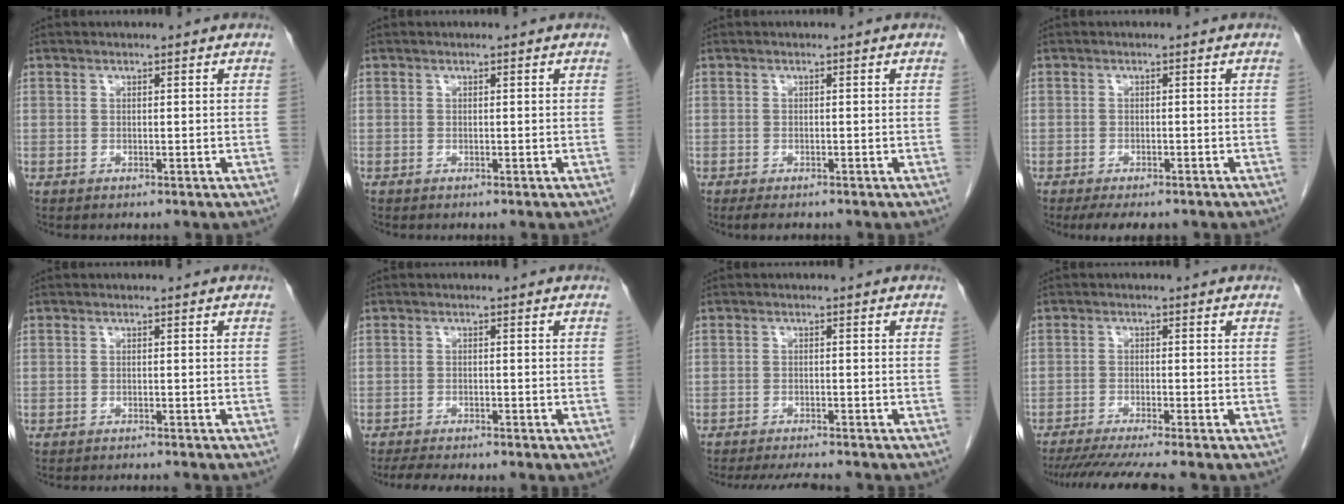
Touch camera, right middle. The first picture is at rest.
{"total": 0.0}
{"total": 2.7, "force": [-2.1, 0.8, 1.4], "torque": [-0.019, -0.006, -0.026]}
{"total": 6.1, "force": [-4.9, 2.2, 2.9], "torque": [-0.036, -0.009, -0.068]}
{"total": 5.1, "force": [-4.7, 0.4, 1.8], "torque": [-0.016, -0.006, -0.058]}
{"total": 4.8, "force": [-4.2, 0.4, 2.4], "torque": [-0.035, -0.009, -0.062]}
{"total": 7.8, "force": [-7.0, 1.0, 3.2], "torque": [-0.047, -0.016, -0.099]}
{"total": 10.1, "force": [-8.7, -0.9, 5.1], "torque": [-0.064, -0.025, -0.135]}